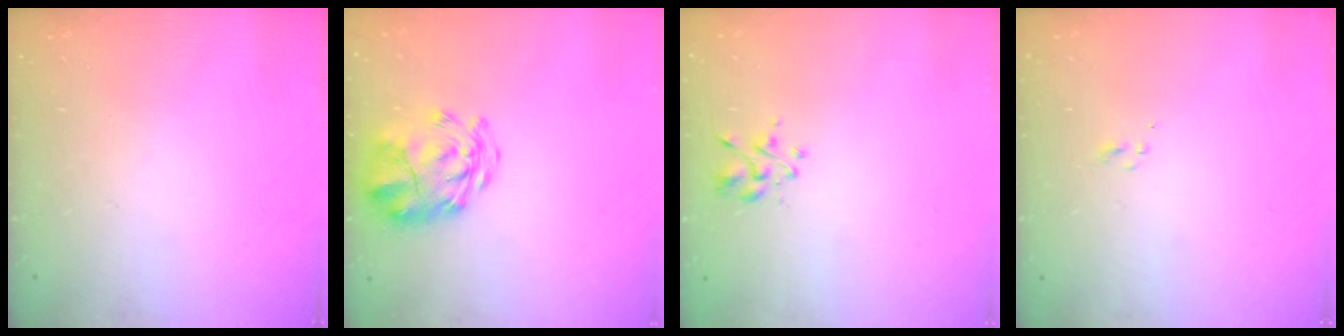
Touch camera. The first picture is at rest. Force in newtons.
{"total": 6.1, "press": 5.8, "slide": 2.0}
{"total": 2.4, "press": 2.2, "slide": 1.0}
{"total": 0.7, "press": 0.7, "slide": 0.3}